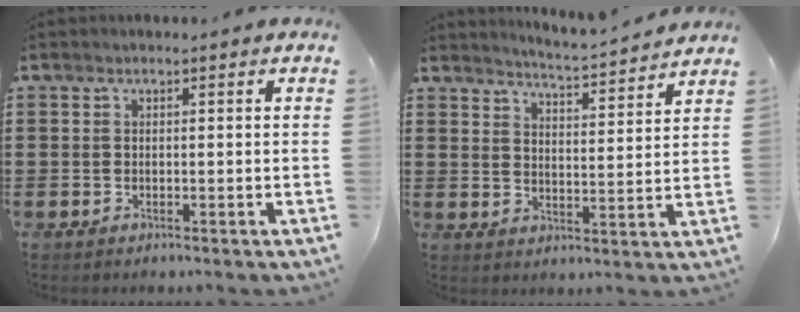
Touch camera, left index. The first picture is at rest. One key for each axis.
{"total": 3.9, "fx": 3.8, "fy": -0.8, "fz": 0.4, "tx": -0.027, "ty": -0.035, "tz": 0.062}